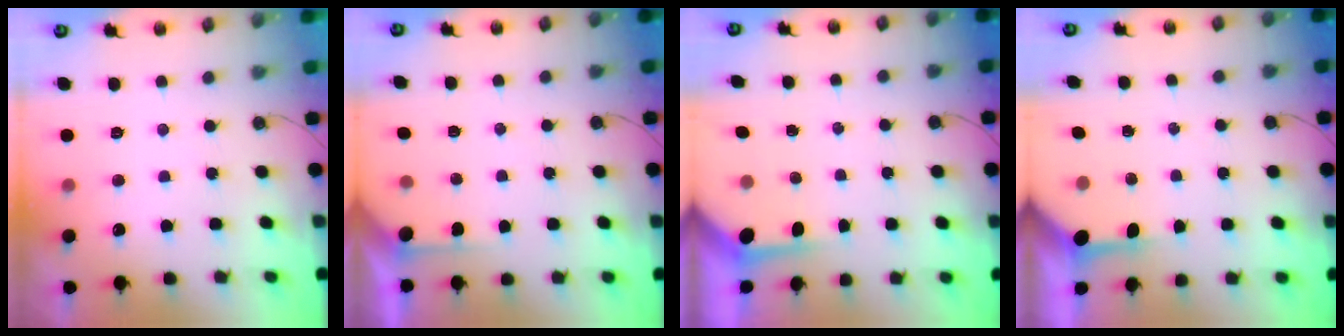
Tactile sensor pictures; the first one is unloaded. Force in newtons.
{"total": 2.9, "press": 2.9, "slide": 0.2}
{"total": 3.6, "press": 3.6, "slide": 0.3}
{"total": 3.6, "press": 3.5, "slide": 0.5}